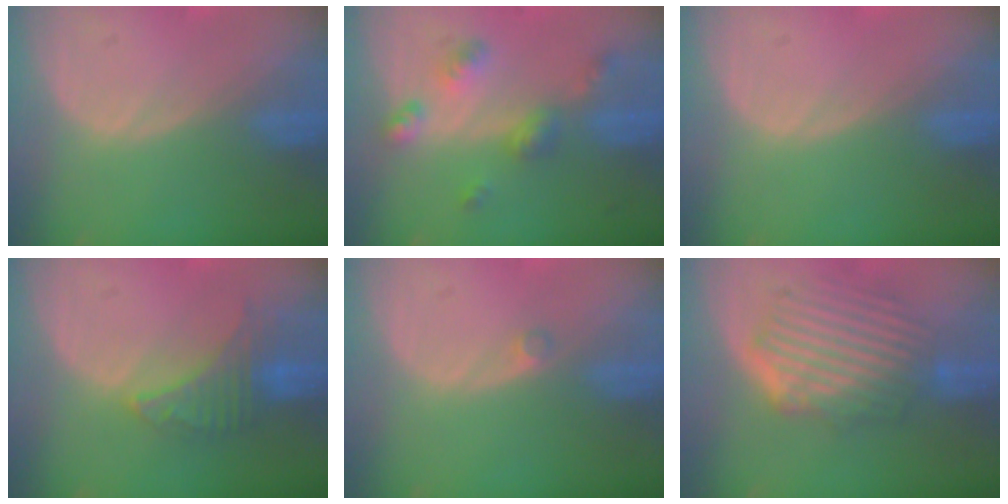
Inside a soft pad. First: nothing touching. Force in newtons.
{"total": 6.3, "press": 5.5, "slide": 3.1}
{"total": 0.0}
{"total": 5.5, "press": 5.5, "slide": 0.4}
{"total": 1.0, "press": 0.9, "slide": 0.5}
{"total": 9.4, "press": 8.4, "slide": 4.4}